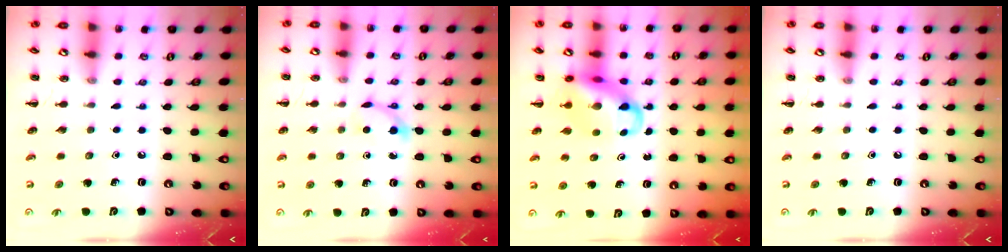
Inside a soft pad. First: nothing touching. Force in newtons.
{"total": 3.9, "press": 3.7, "slide": 1.3}
{"total": 10.7, "press": 10.3, "slide": 2.7}
{"total": 0.0}